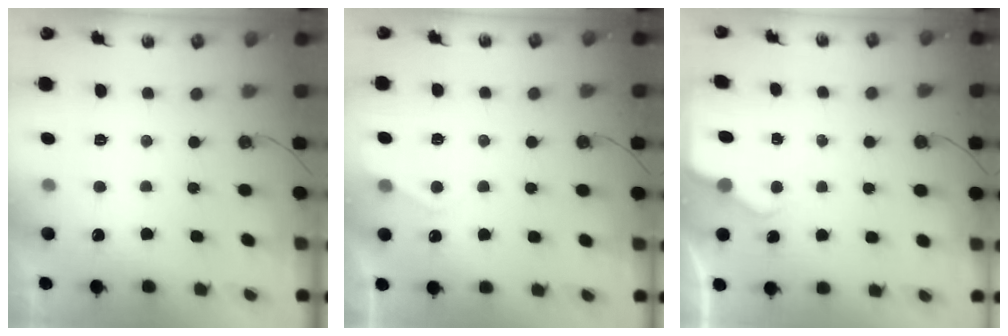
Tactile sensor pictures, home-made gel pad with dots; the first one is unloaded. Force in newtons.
{"total": 4.5, "press": 4.5, "slide": 0.5}
{"total": 2.9, "press": 2.8, "slide": 0.4}